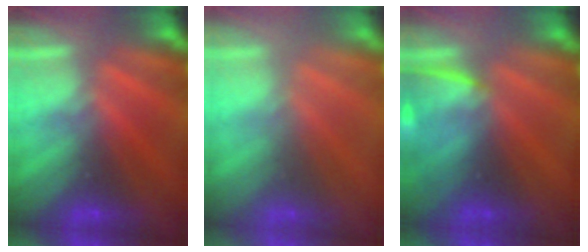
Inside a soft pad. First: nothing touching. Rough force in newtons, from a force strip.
{"total": 2.9}
{"total": 6.6}